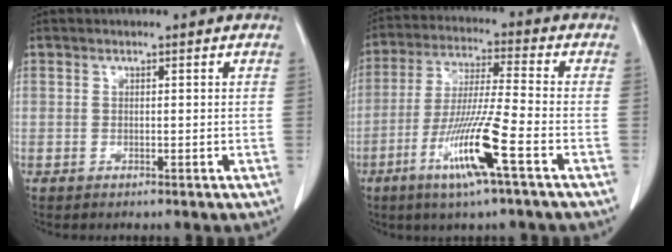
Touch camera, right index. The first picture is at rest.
{"total": 12.2, "force": [-5.5, -0.5, 10.9], "torque": [-0.216, -0.020, -0.106]}